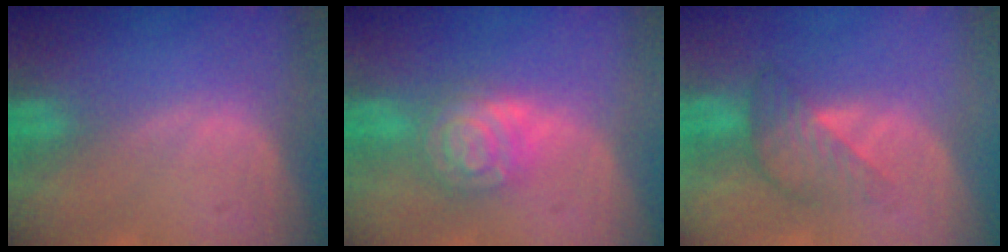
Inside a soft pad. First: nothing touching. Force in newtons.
{"total": 6.7, "press": 6.7, "slide": 0.4}
{"total": 4.6, "press": 4.6, "slide": 0.2}